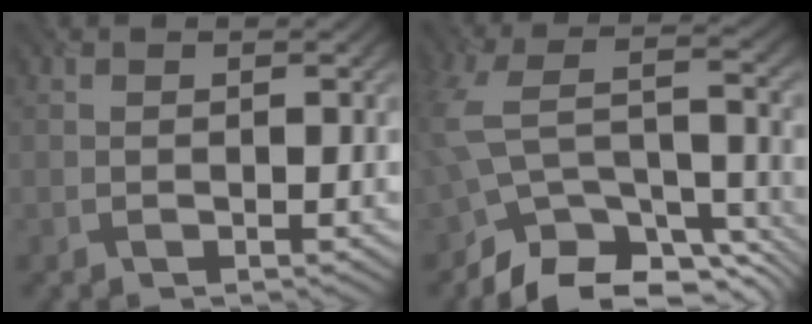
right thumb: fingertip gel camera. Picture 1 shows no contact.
{"total": 11.8, "force": [-8.2, 5.5, 6.5], "torque": [-0.135, -0.005, -0.140]}